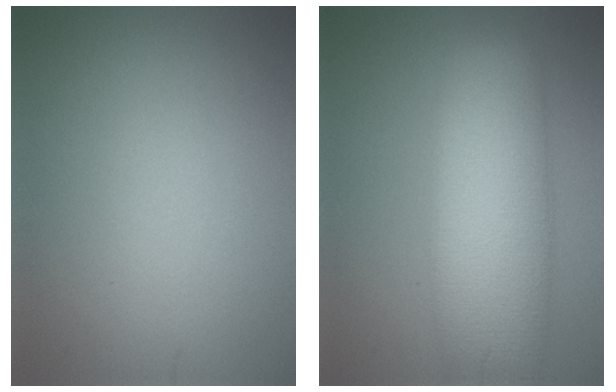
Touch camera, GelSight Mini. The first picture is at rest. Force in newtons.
{"total": 11.0, "press": 11.0, "slide": 0.3}